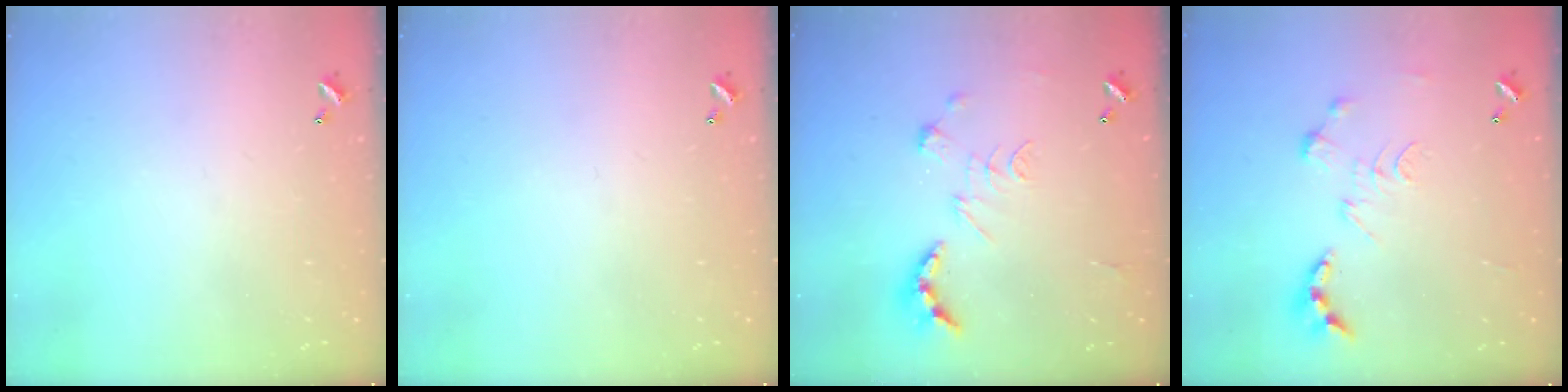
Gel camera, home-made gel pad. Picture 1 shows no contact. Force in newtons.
{"total": 0.0}
{"total": 2.5, "press": 2.0, "slide": 1.5}
{"total": 0.0}